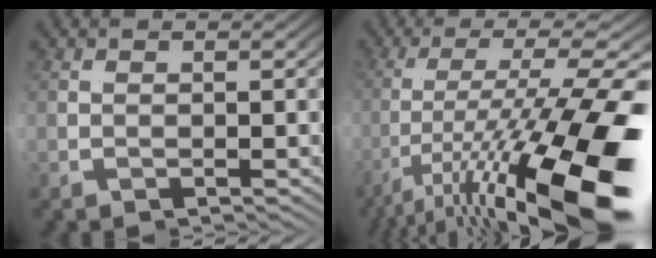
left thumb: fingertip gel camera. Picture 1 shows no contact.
{"total": 9.4, "force": [-4.2, -0.7, 8.3], "torque": [-0.152, 0.015, -0.069]}